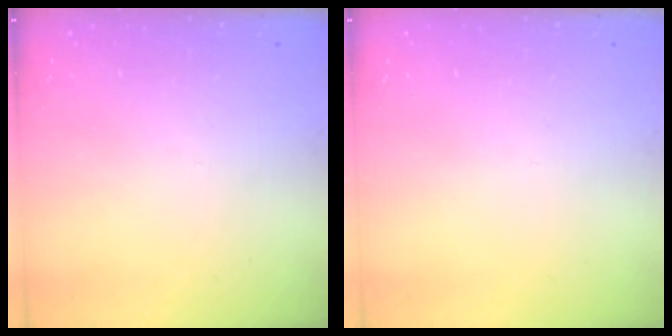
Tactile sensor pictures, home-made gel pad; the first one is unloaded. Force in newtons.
{"total": 0.0}